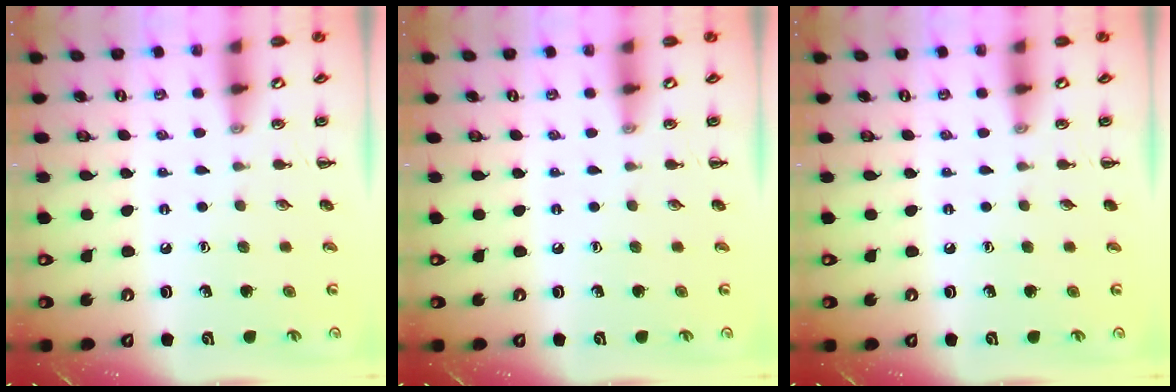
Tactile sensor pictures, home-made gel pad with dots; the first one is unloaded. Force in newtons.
{"total": 0.0}
{"total": 0.0}